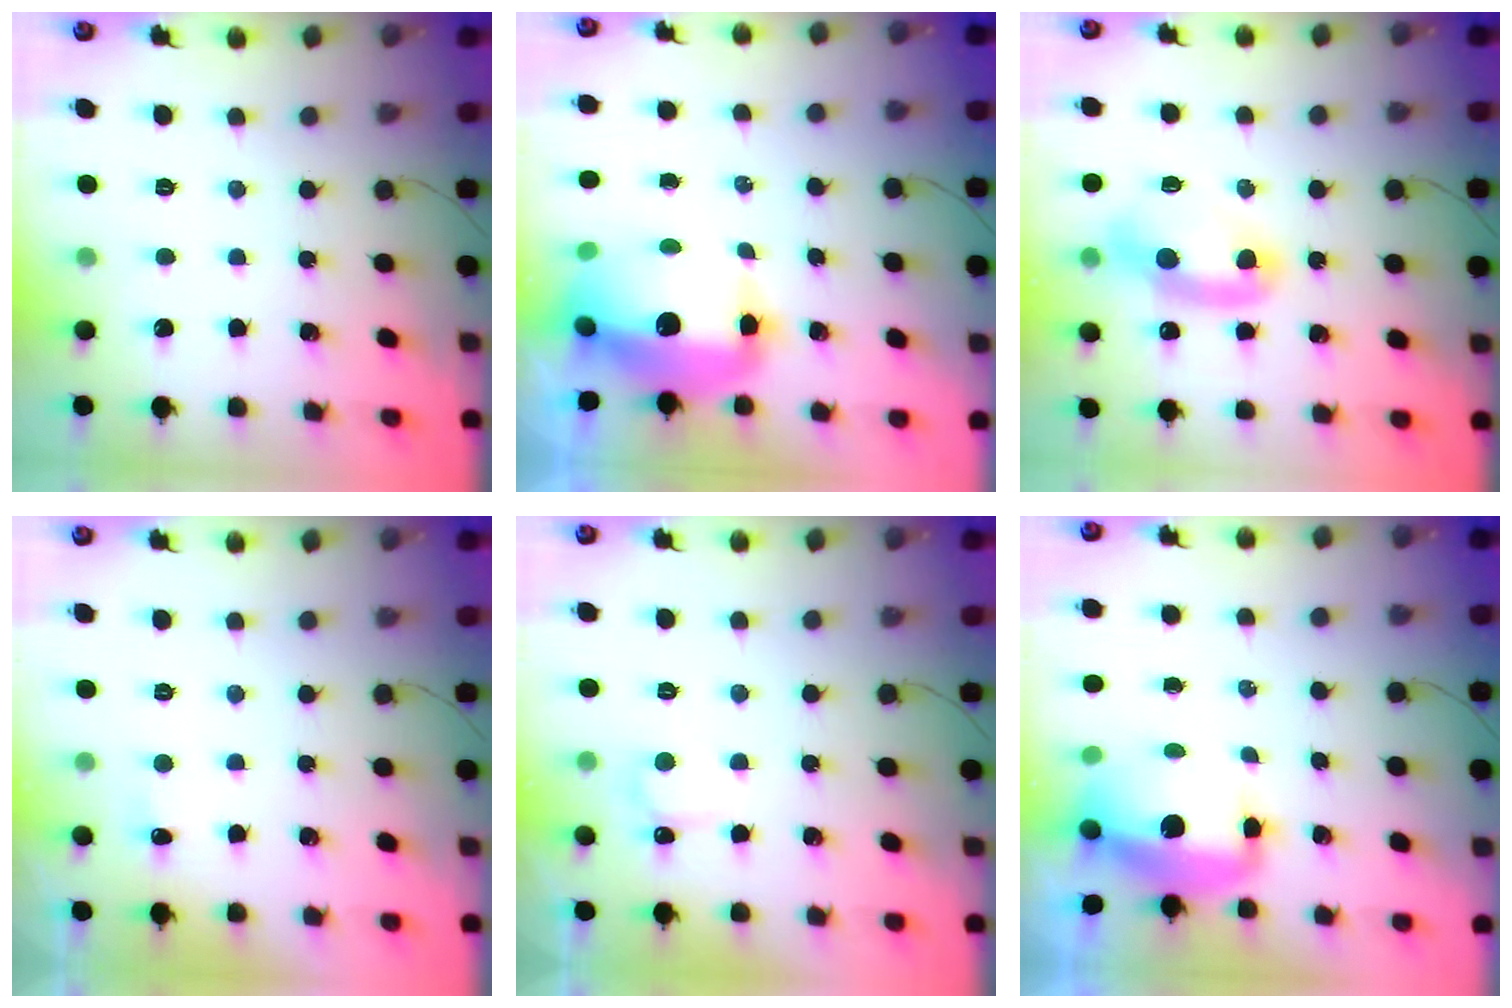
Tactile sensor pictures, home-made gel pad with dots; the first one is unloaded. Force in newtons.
{"total": 15.9, "press": 15.4, "slide": 3.8}
{"total": 10.2, "press": 10.2, "slide": 0.6}
{"total": 3.8, "press": 3.6, "slide": 1.2}
{"total": 3.9, "press": 3.7, "slide": 1.0}
{"total": 11.6, "press": 11.2, "slide": 3.1}